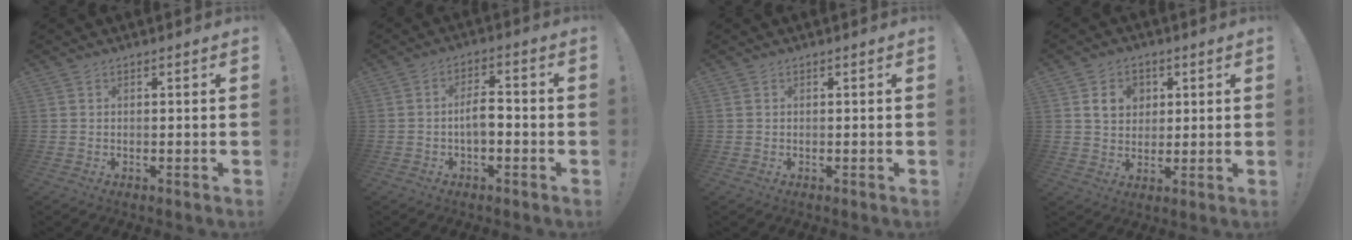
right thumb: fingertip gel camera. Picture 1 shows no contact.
{"total": 6.2, "force": [-1.5, 2.7, 5.4], "torque": [-0.109, 0.010, -0.030]}
{"total": 0.0}
{"total": 8.3, "force": [2.8, 6.9, 3.5], "torque": [-0.053, -0.003, 0.056]}